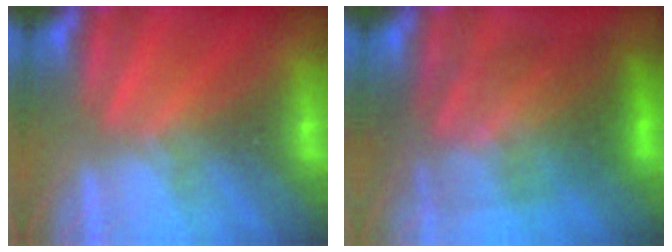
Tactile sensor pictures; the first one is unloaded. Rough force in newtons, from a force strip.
{"total": 7.9}